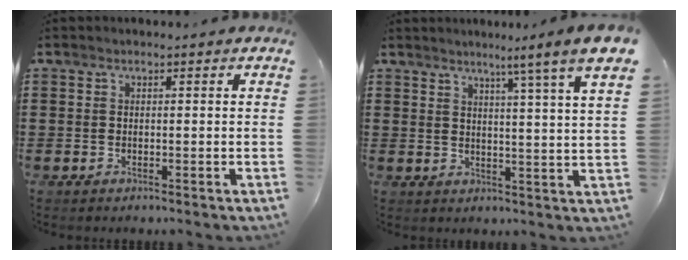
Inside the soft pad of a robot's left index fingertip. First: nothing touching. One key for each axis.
{"total": 5.4, "fx": 3.9, "fy": -1.7, "fz": 3.3, "tx": -0.063, "ty": -0.034, "tz": 0.053}